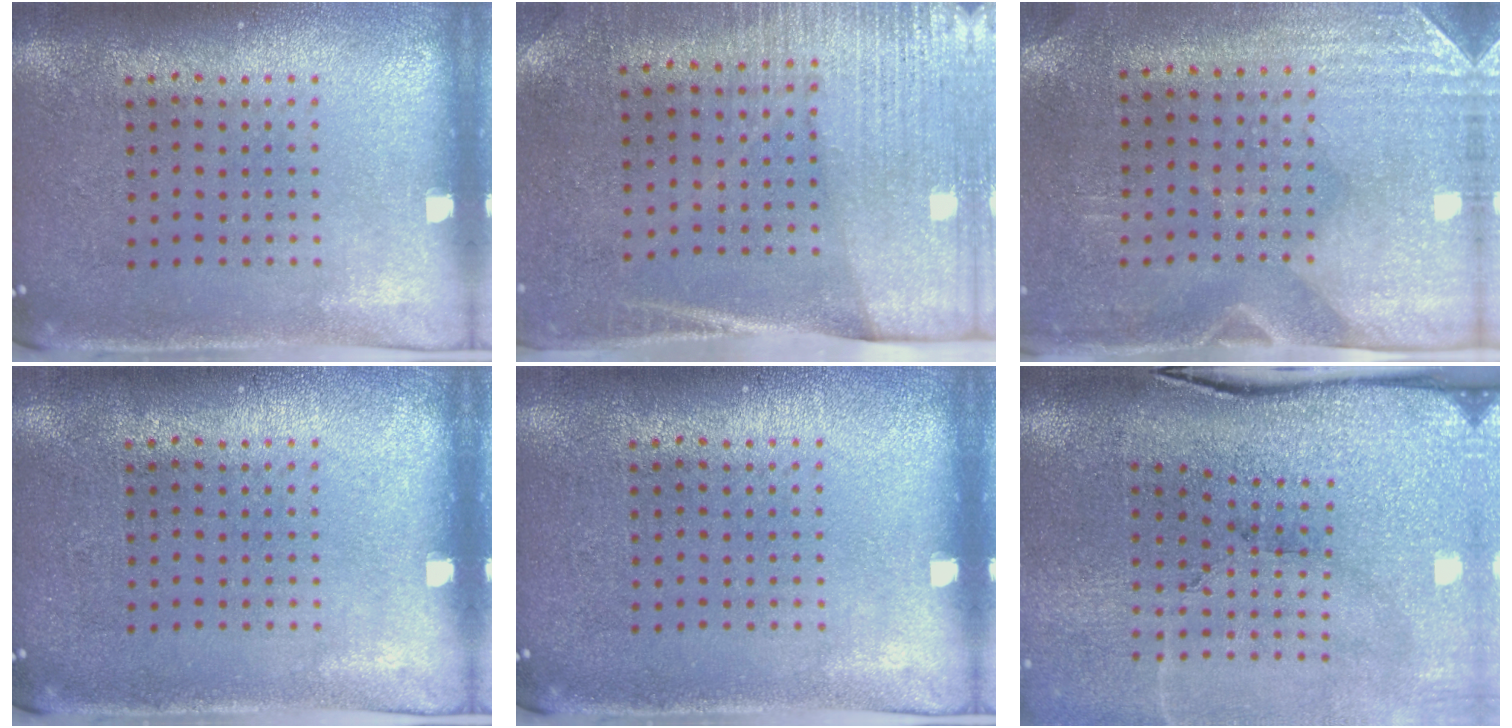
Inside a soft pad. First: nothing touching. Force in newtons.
{"total": 2.9, "press": 2.6, "slide": 1.3}
{"total": 2.9, "press": 2.5, "slide": 1.5}
{"total": 0.0}
{"total": 0.0}
{"total": 4.1, "press": 3.5, "slide": 2.0}